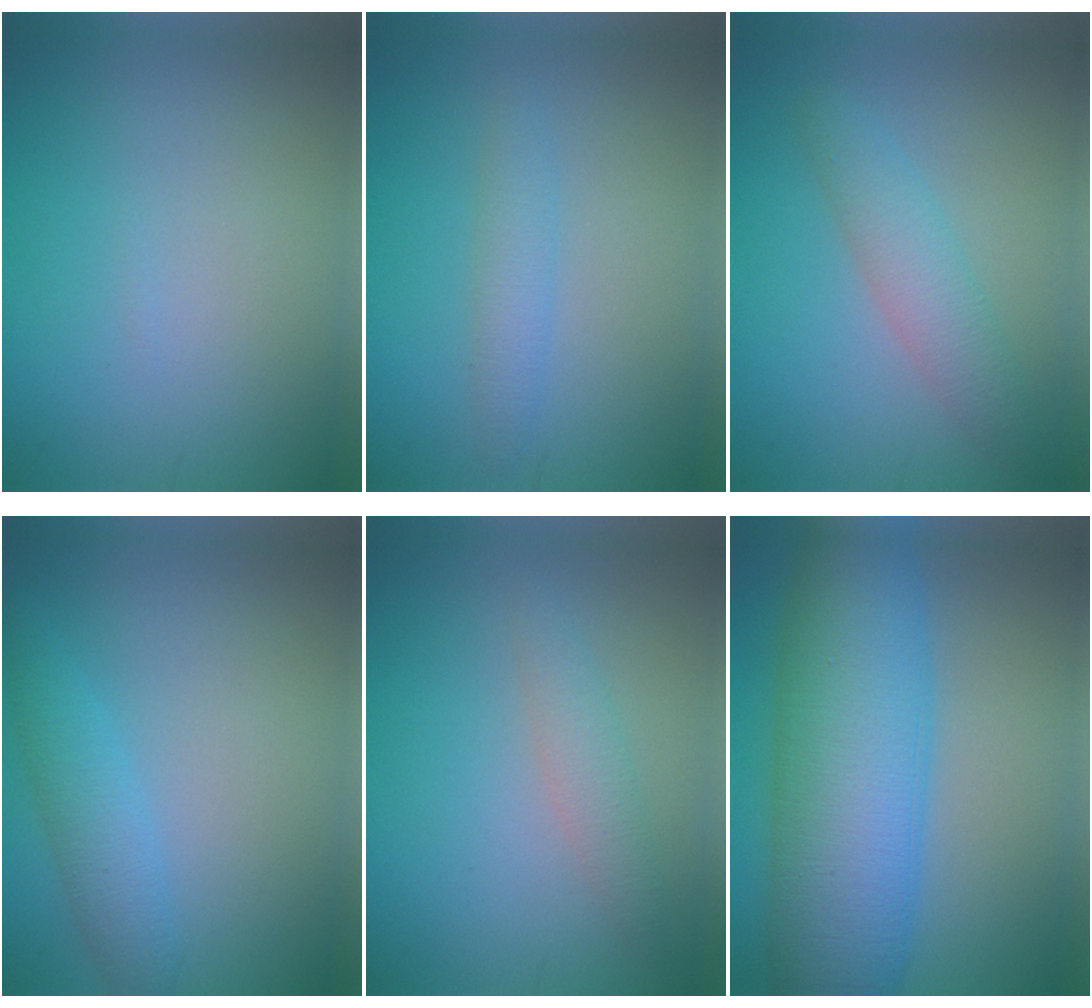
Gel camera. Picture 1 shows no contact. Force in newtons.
{"total": 1.9, "press": 1.9, "slide": 0.0}
{"total": 3.4, "press": 3.4, "slide": 0.1}
{"total": 2.7, "press": 2.7, "slide": 0.1}
{"total": 2.0, "press": 2.0, "slide": 0.1}
{"total": 12.6, "press": 12.6, "slide": 0.2}